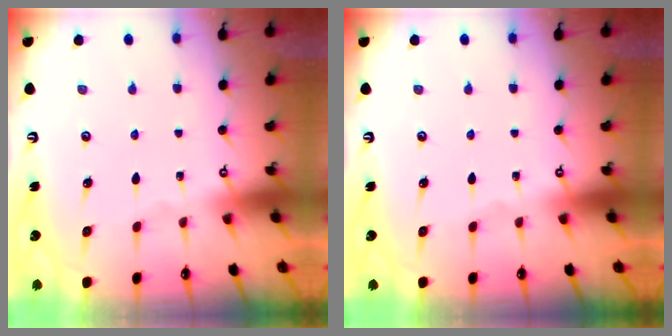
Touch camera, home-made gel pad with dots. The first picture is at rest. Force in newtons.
{"total": 0.0}